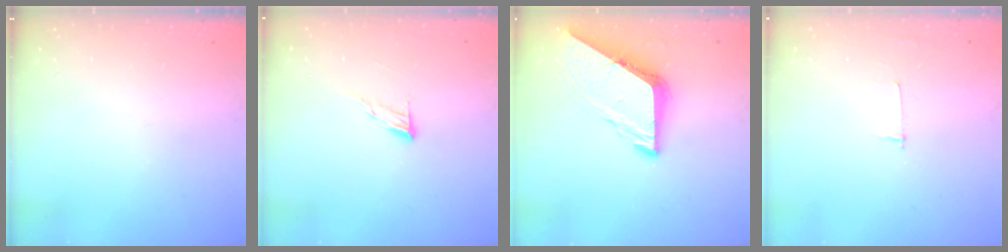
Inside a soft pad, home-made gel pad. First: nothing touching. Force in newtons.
{"total": 5.6, "press": 5.6, "slide": 0.4}
{"total": 9.1, "press": 9.0, "slide": 1.1}
{"total": 2.7, "press": 2.7, "slide": 0.3}